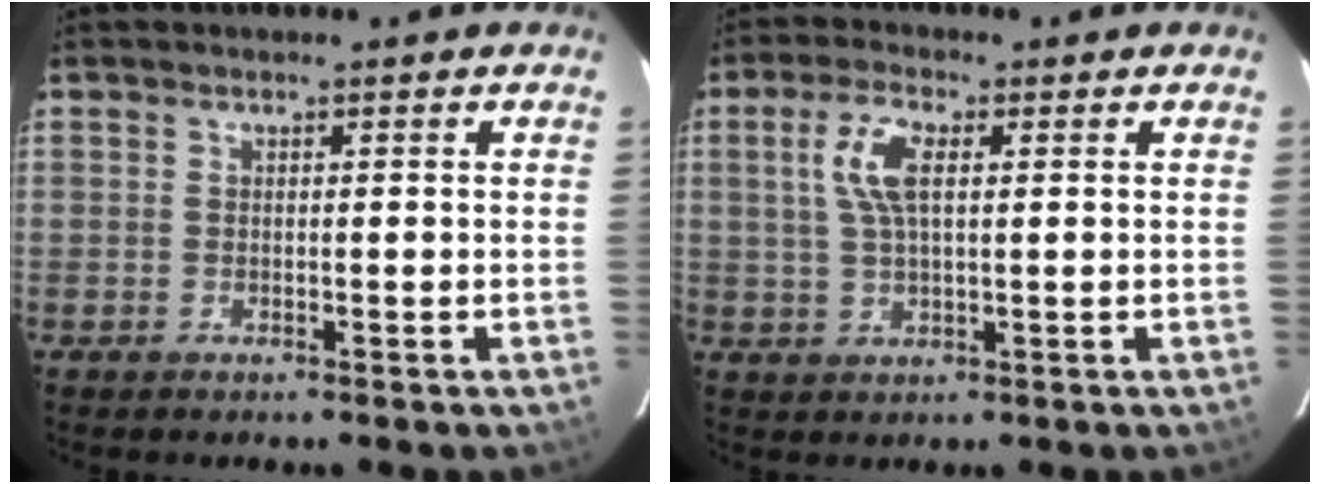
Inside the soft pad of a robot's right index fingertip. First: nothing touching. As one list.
[{"total": 6.7, "force": [1.6, 2.7, 5.9], "torque": [-0.120, 0.011, 0.034]}]